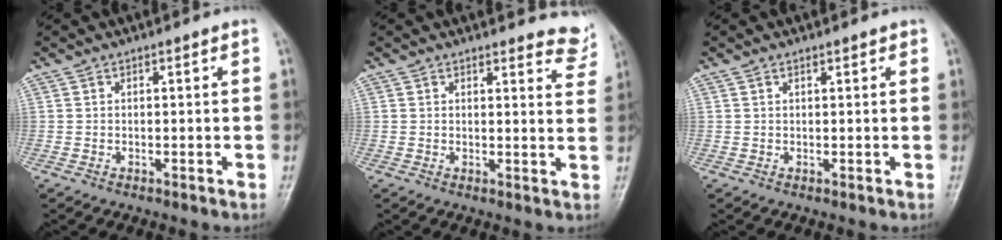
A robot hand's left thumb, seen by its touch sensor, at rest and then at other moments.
{"total": 6.3, "force": [6.0, 1.7, 0.6], "torque": [0.025, -0.042, 0.043]}
{"total": 0.9, "force": [0.7, 0.4, 0.5], "torque": [-0.005, -0.003, 0.008]}